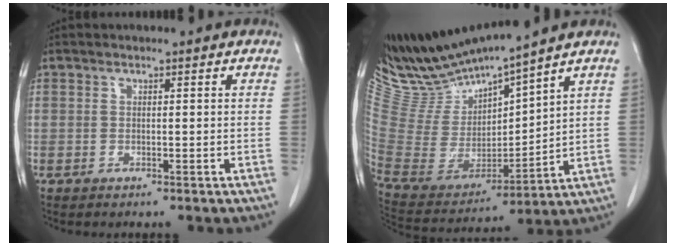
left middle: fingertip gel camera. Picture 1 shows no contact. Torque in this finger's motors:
{"motor_torque": [-0.15, -0.69, -0.12, 0.00]}